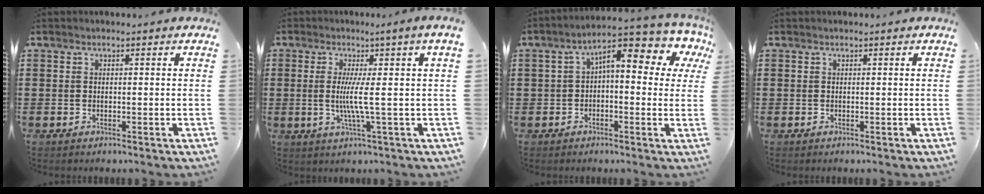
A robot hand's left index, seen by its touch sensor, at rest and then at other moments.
{"total": 6.3, "force": [0.3, -1.2, 6.2], "torque": [-0.115, -0.010, -0.003]}
{"total": 8.6, "force": [3.6, 3.5, 6.9], "torque": [-0.120, -0.023, 0.050]}
{"total": 0.0}